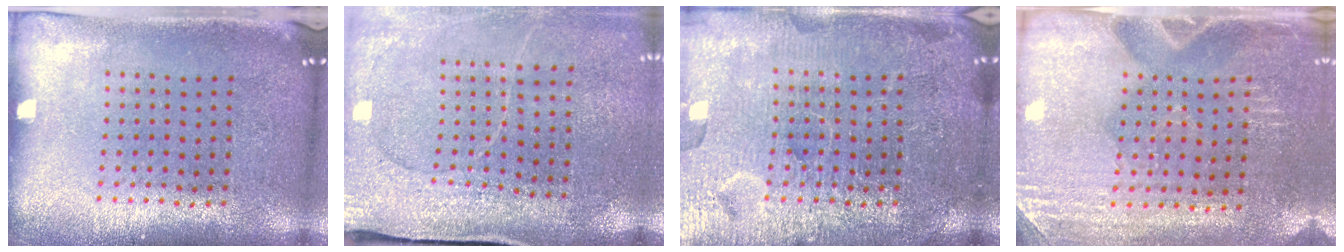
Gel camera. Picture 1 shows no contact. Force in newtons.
{"total": 2.9, "press": 2.8, "slide": 0.7}
{"total": 4.4, "press": 4.4, "slide": 0.6}
{"total": 2.9, "press": 2.8, "slide": 0.8}